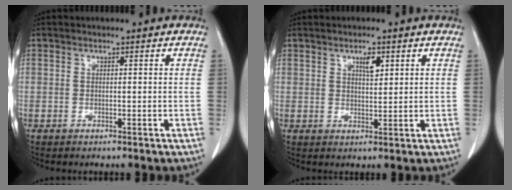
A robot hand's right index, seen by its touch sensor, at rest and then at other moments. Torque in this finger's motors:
{"motor_torque": [0.11, 0.12, 0.03, 0.03]}